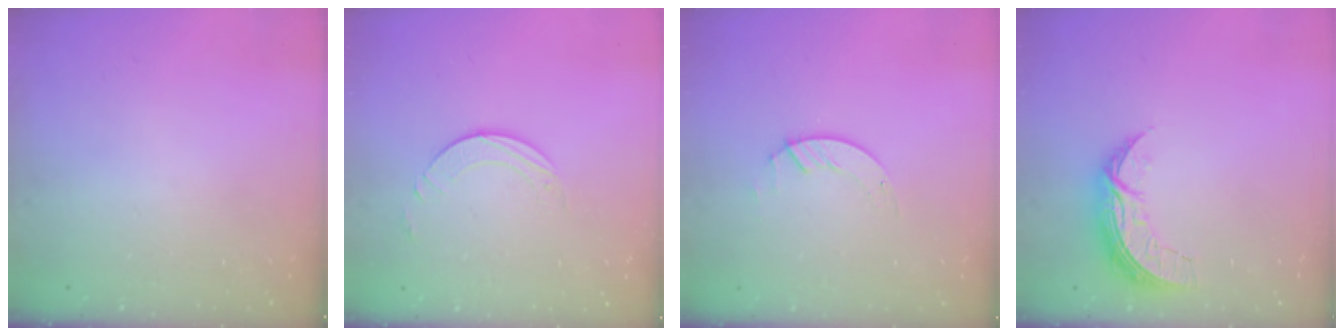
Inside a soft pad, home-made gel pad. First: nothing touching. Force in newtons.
{"total": 2.7, "press": 2.7, "slide": 0.2}
{"total": 1.3, "press": 1.3, "slide": 0.2}
{"total": 8.8, "press": 8.8, "slide": 0.6}